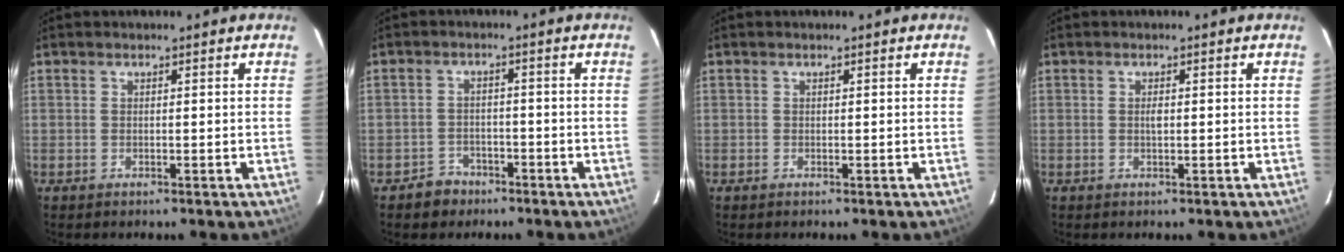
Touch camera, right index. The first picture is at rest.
{"total": 4.4, "force": [-3.0, 3.3, 0.2], "torque": [-0.018, 0.016, -0.045]}
{"total": 0.0}
{"total": 1.0, "force": [0.0, 0.5, 0.9], "torque": [-0.015, 0.002, 0.000]}